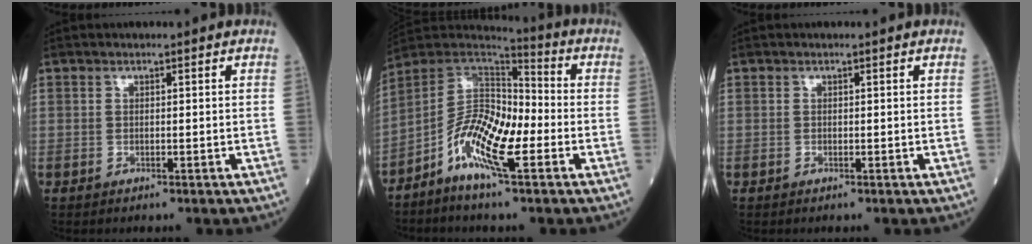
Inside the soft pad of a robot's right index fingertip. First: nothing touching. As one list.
[{"total": 11.6, "force": [-4.4, 3.0, 10.3], "torque": [-0.193, 0.011, -0.088]}, {"total": 0.0}]